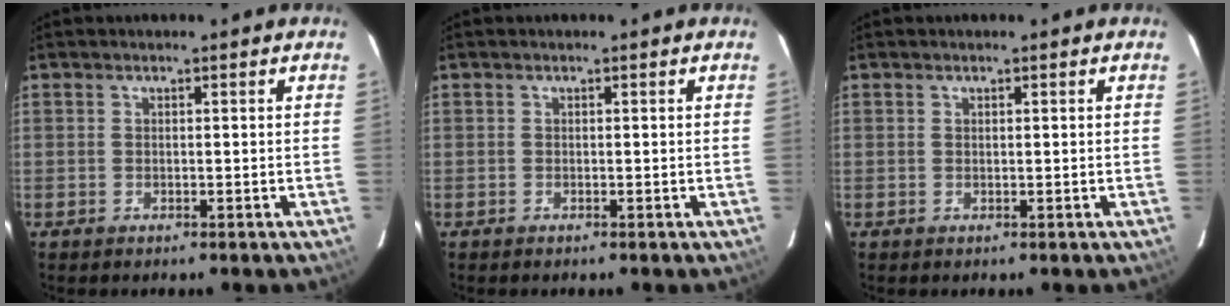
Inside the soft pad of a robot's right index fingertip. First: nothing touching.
{"total": 0.0}
{"total": 0.0}